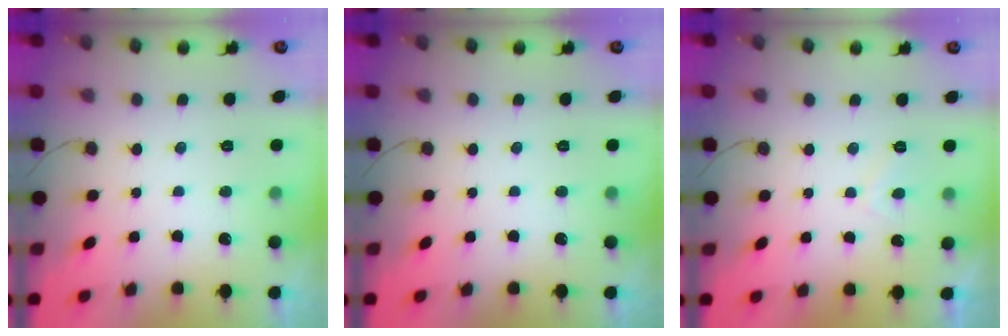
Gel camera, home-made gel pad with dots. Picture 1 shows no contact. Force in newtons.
{"total": 0.0}
{"total": 1.7, "press": 1.5, "slide": 0.8}